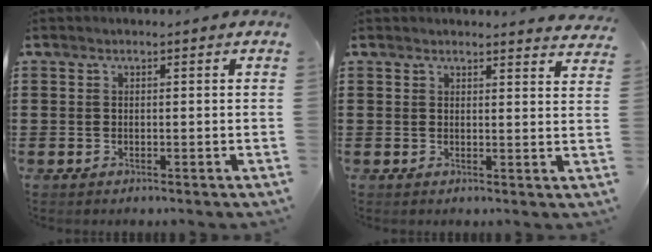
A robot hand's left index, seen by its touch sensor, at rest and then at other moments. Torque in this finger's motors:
{"motor_torque": [0.99, -1.15, 0.08, 0.00]}